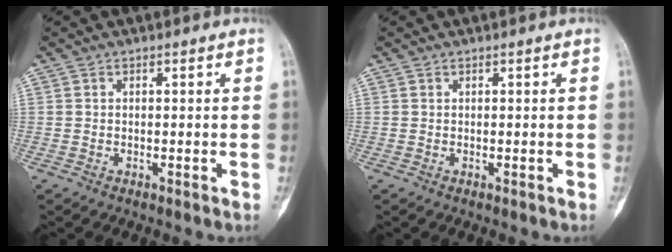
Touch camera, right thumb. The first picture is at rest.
{"total": 0.0}